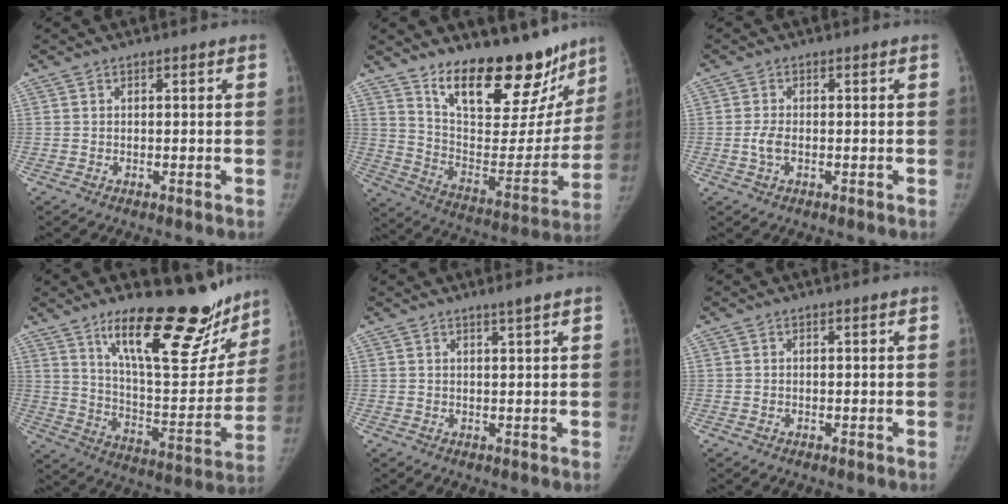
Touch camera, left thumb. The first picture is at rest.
{"total": 25.5, "force": [18.8, 10.6, 13.5], "torque": [-0.149, -0.108, 0.291]}
{"total": 2.4, "force": [-0.5, 1.3, 2.0], "torque": [-0.049, 0.005, -0.010]}
{"total": 25.6, "force": [17.8, 8.6, 16.3], "torque": [-0.183, -0.100, 0.276]}
{"total": 1.7, "force": [1.3, -0.2, 1.1], "torque": [-0.018, -0.011, 0.023]}
{"total": 0.0}